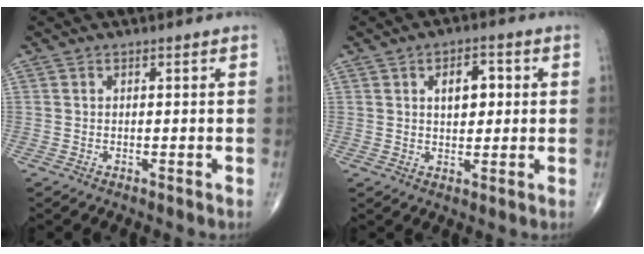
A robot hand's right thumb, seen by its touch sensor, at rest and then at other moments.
{"total": 5.8, "force": [1.5, 3.4, 4.5], "torque": [-0.045, 0.001, 0.021]}